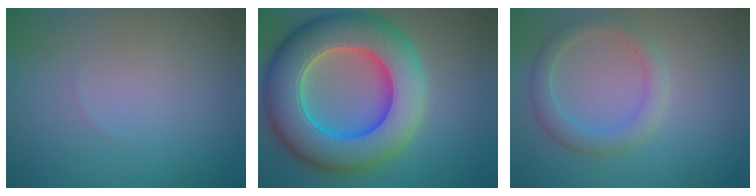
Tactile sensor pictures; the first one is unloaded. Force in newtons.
{"total": 13.3, "press": 13.1, "slide": 2.1}
{"total": 2.8, "press": 2.8, "slide": 0.2}